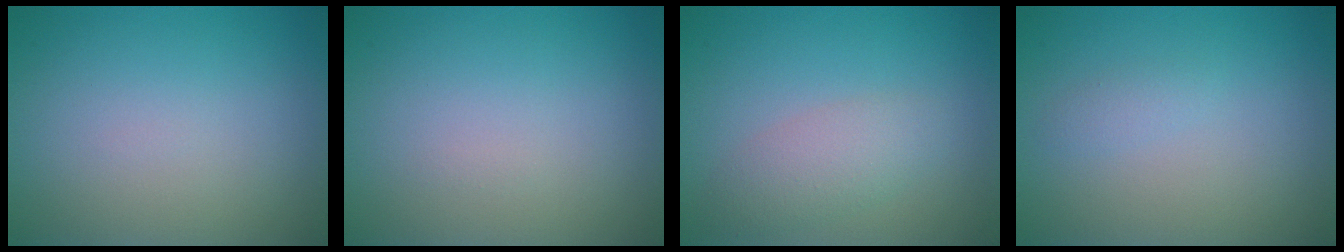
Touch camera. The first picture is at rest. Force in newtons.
{"total": 0.0}
{"total": 2.6, "press": 2.6, "slide": 0.1}
{"total": 0.8, "press": 0.7, "slide": 0.1}